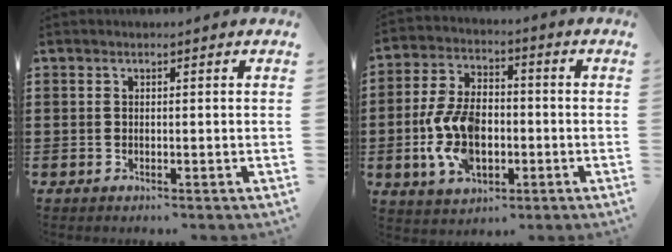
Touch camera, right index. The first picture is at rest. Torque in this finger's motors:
{"motor_torque": [2.14, 0.00, 1.04, 0.21]}